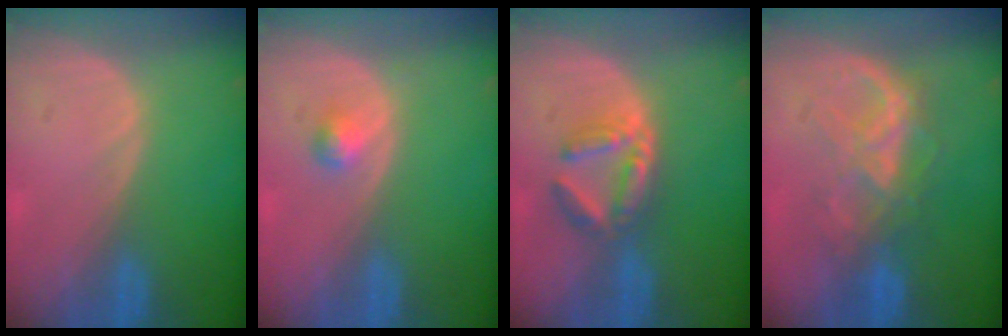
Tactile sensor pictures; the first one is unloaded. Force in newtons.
{"total": 1.7, "press": 1.7, "slide": 0.2}
{"total": 5.6, "press": 5.4, "slide": 1.3}
{"total": 6.4, "press": 6.3, "slide": 0.7}